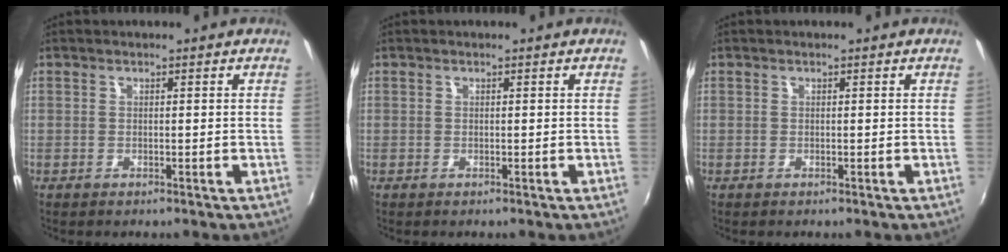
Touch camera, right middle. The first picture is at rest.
{"total": 0.0}
{"total": 0.0}